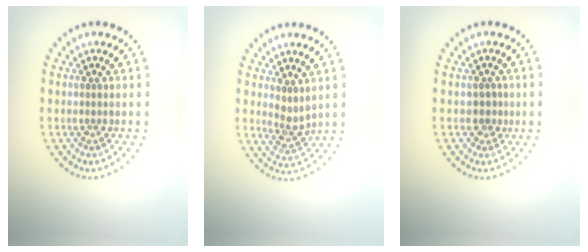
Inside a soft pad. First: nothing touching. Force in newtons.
{"total": 1.8, "press": 1.4, "slide": 1.2}
{"total": 1.4, "press": 1.1, "slide": 0.8}